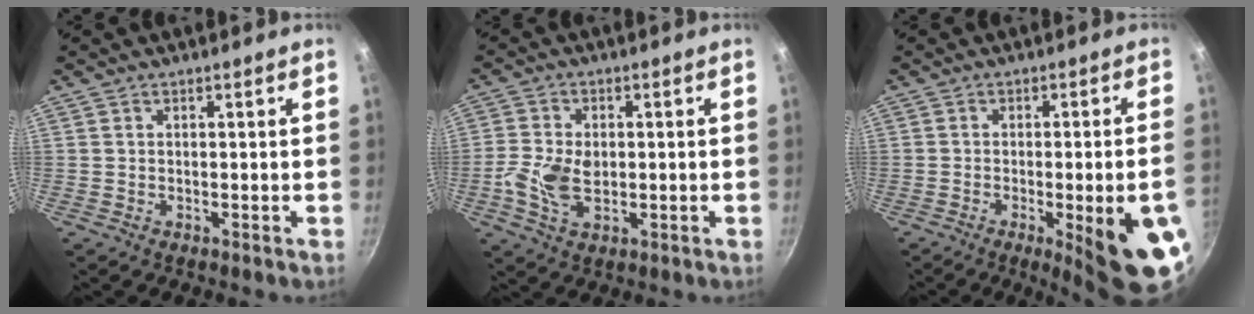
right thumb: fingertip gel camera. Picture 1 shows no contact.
{"total": 7.8, "force": [-0.8, 4.9, 5.9], "torque": [-0.123, 0.002, -0.021]}
{"total": 15.3, "force": [-5.0, 3.3, 14.0], "torque": [-0.156, 0.013, -0.059]}